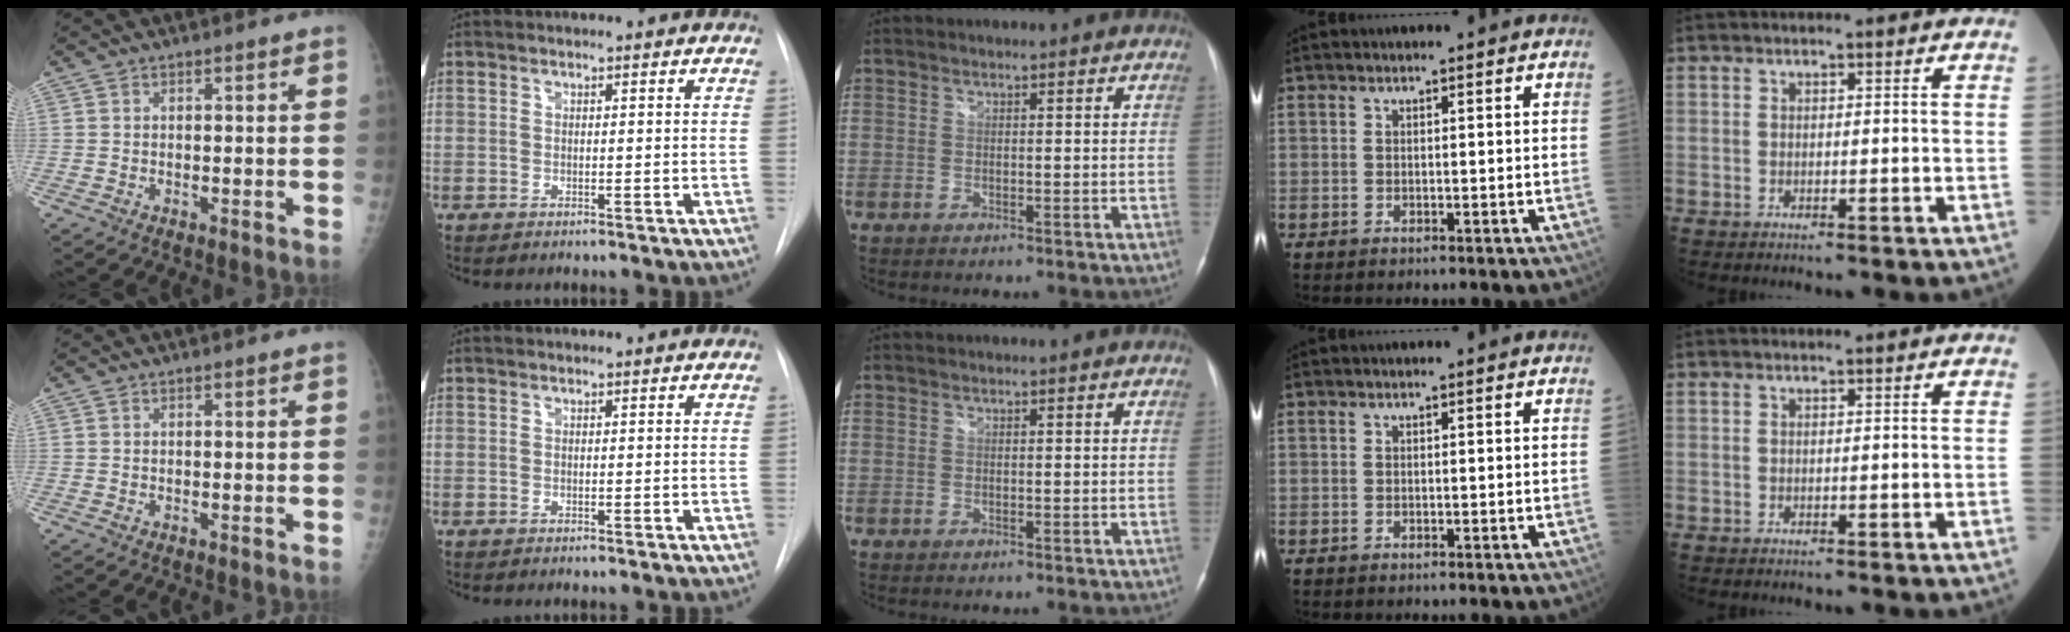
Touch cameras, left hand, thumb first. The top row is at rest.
{}